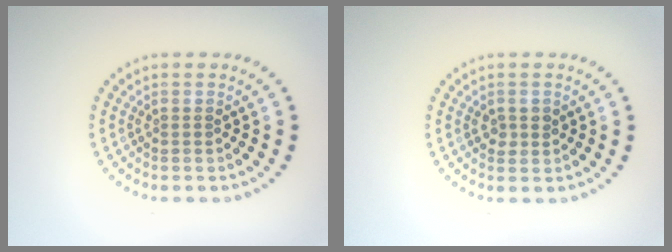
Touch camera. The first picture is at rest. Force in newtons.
{"total": 1.5, "press": 1.5, "slide": 0.2}